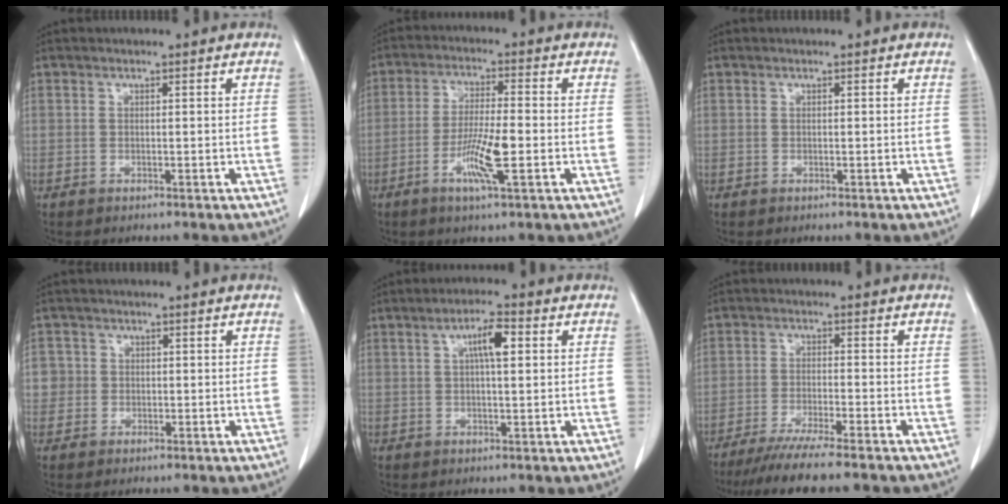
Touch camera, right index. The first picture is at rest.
{"total": 7.7, "force": [-2.6, 0.4, 7.3], "torque": [-0.139, -0.009, -0.050]}
{"total": 0.0}
{"total": 2.9, "force": [0.2, 2.9, 0.0], "torque": [0.017, 0.008, 0.002]}
{"total": 4.9, "force": [1.4, 0.9, 4.6], "torque": [-0.084, 0.009, 0.024]}
{"total": 10.3, "force": [-8.6, -0.4, 5.6], "torque": [-0.074, -0.028, -0.135]}